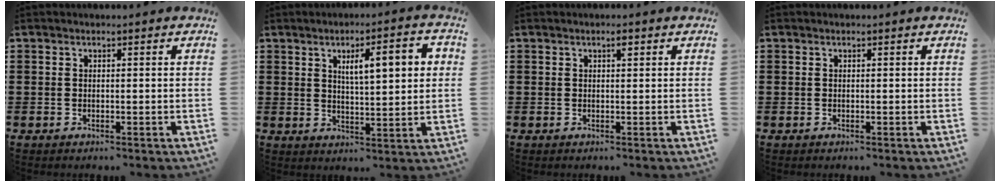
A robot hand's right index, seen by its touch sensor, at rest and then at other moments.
{"total": 7.2, "force": [2.3, 2.0, 6.6], "torque": [-0.105, -0.002, 0.030]}
{"total": 1.4, "force": [0.7, 0.4, 1.1], "torque": [-0.014, 0.002, 0.009]}
{"total": 0.0}